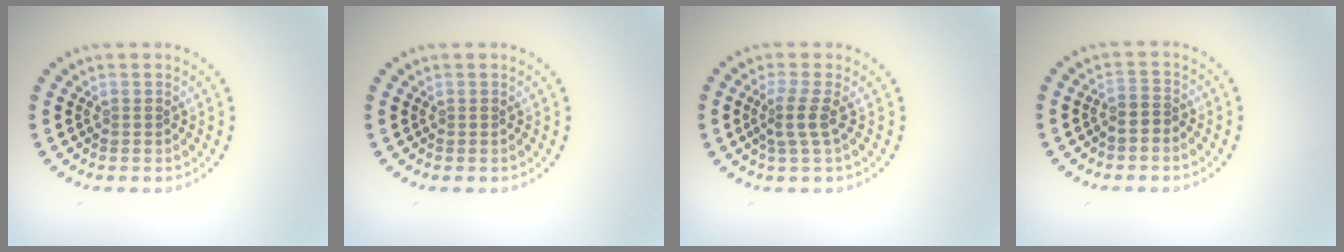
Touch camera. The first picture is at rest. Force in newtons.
{"total": 0.0}
{"total": 2.2, "press": 1.4, "slide": 1.6}
{"total": 1.2, "press": 0.9, "slide": 0.8}